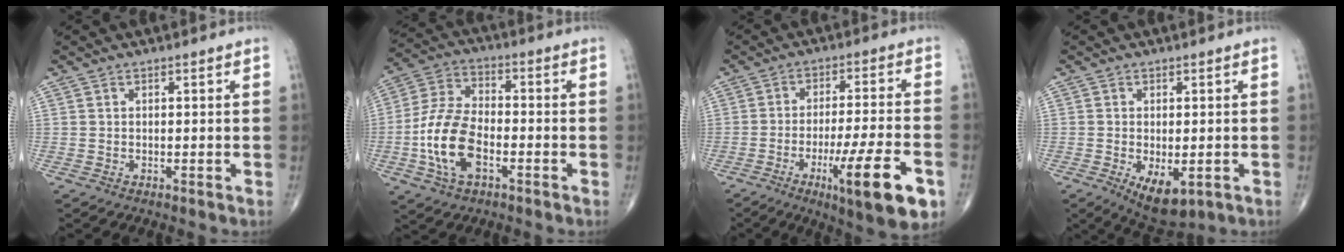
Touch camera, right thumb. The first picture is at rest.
{"total": 13.1, "force": [-3.9, 7.1, 10.2], "torque": [-0.210, 0.024, -0.077]}
{"total": 16.0, "force": [-6.9, 2.7, 14.2], "torque": [-0.221, 0.009, -0.099]}
{"total": 7.3, "force": [-2.3, 3.6, 5.8], "torque": [-0.088, -0.012, -0.025]}